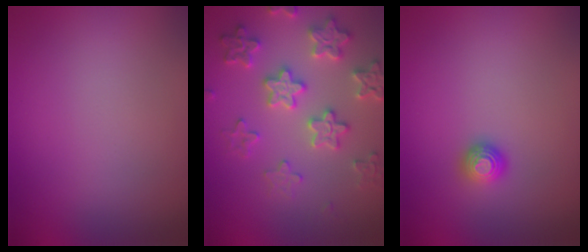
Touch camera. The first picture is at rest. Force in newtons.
{"total": 5.4, "press": 5.3, "slide": 1.1}
{"total": 1.3, "press": 1.0, "slide": 0.8}